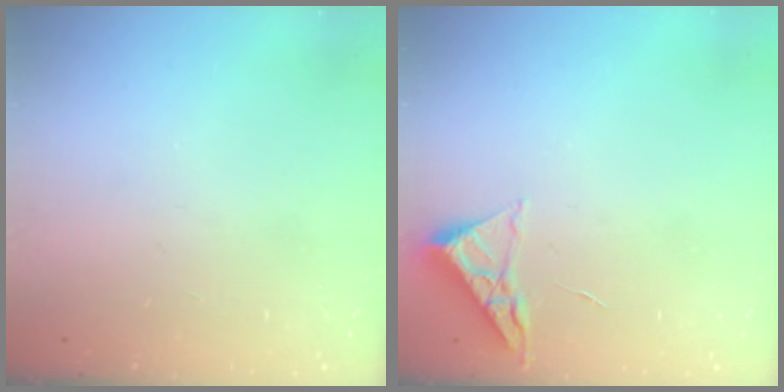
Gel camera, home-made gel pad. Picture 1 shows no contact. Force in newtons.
{"total": 3.8, "press": 3.8, "slide": 0.5}